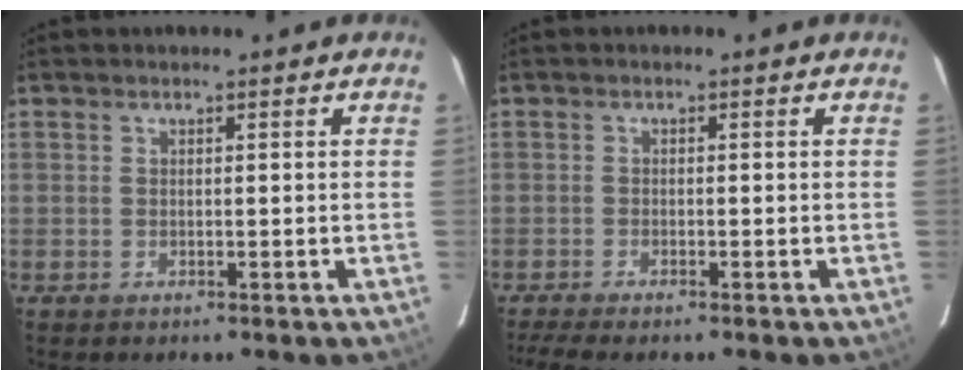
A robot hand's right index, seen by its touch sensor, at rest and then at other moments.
{"total": 4.2, "force": [-3.5, 0.3, 2.3], "torque": [-0.057, -0.014, -0.063]}